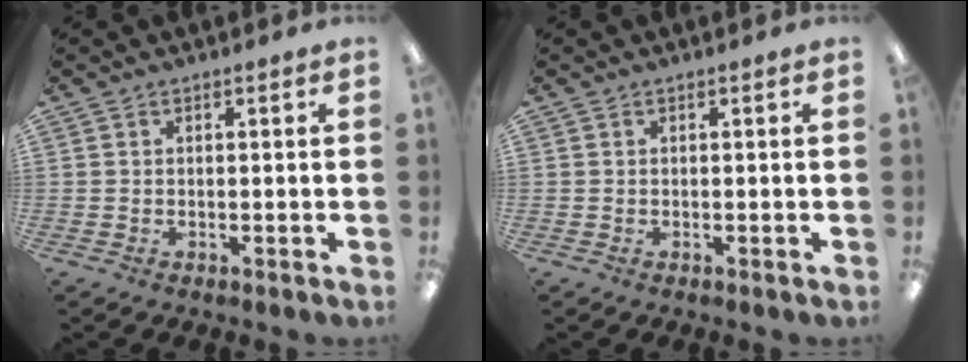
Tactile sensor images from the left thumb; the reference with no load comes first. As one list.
[{"total": 0.0}]